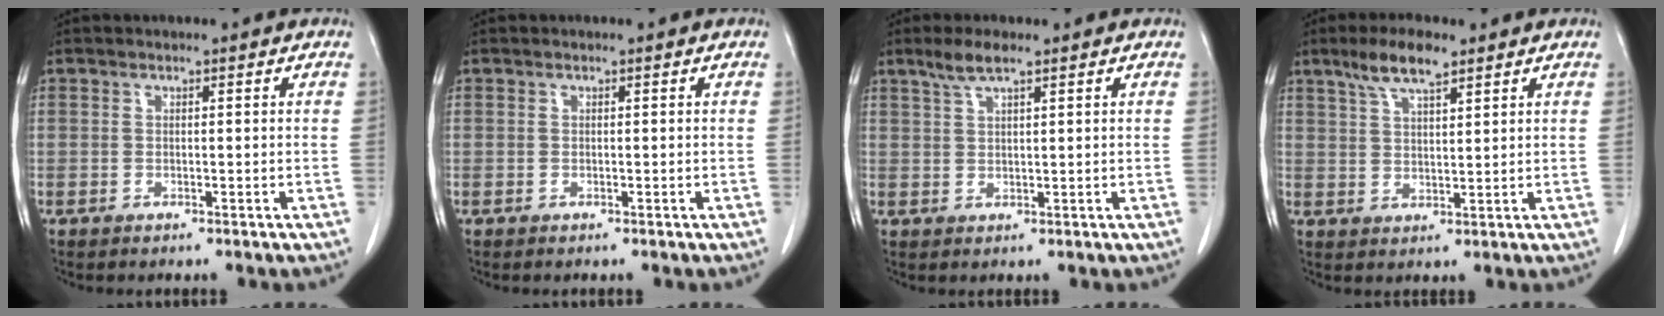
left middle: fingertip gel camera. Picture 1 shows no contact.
{"total": 0.0}
{"total": 3.5, "force": [2.5, 0.4, 2.4], "torque": [-0.056, 0.005, 0.053]}
{"total": 6.3, "force": [4.5, 1.3, 4.3], "torque": [-0.090, 0.008, 0.084]}